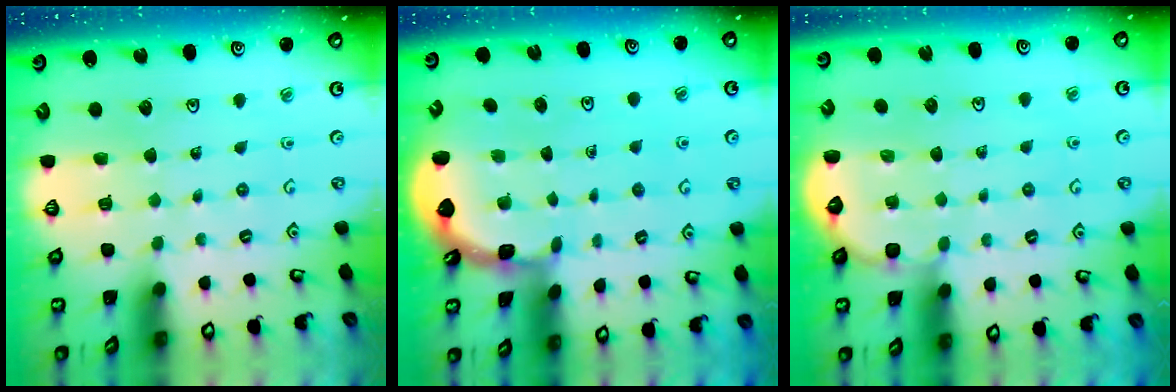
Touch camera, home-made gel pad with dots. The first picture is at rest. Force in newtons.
{"total": 1.4, "press": 1.4, "slide": 0.1}
{"total": 4.1, "press": 3.7, "slide": 1.8}